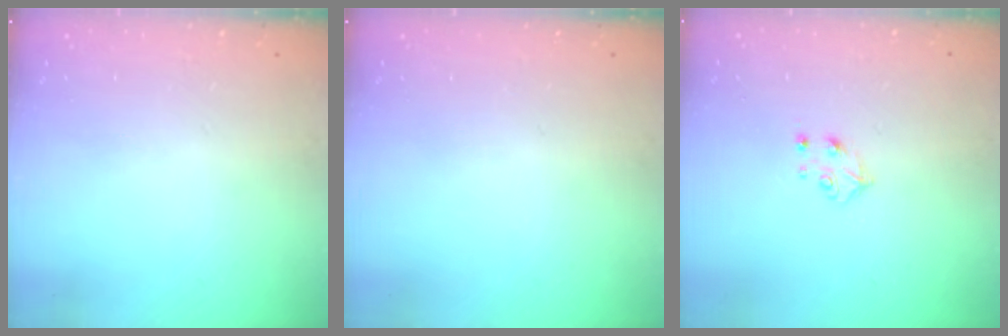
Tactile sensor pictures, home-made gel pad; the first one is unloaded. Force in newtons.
{"total": 0.0}
{"total": 4.2, "press": 4.1, "slide": 0.6}